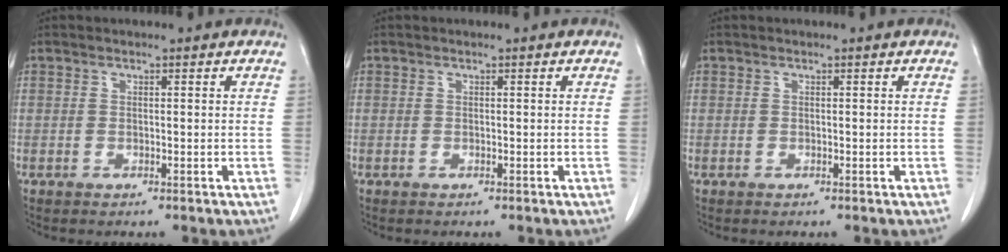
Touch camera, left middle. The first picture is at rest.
{"total": 0.0}
{"total": 0.0}